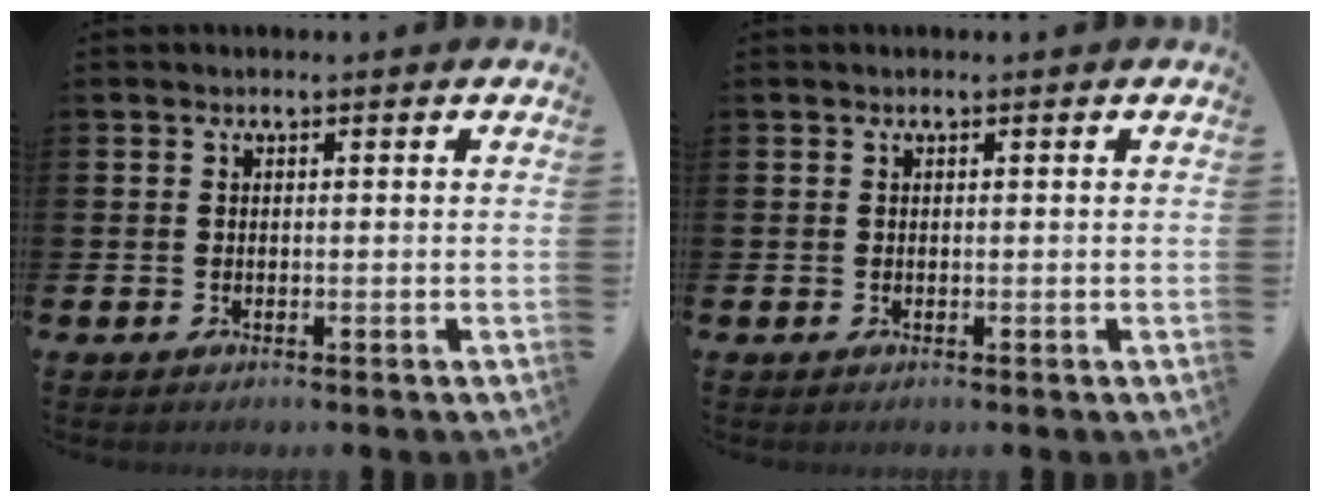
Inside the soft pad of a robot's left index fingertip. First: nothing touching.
{"total": 0.0}